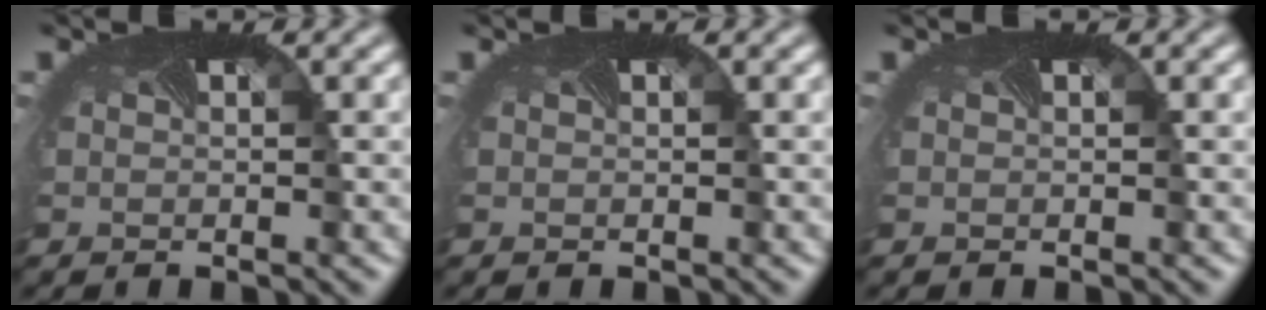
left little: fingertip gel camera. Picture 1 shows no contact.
{"total": 0.0}
{"total": 0.0}